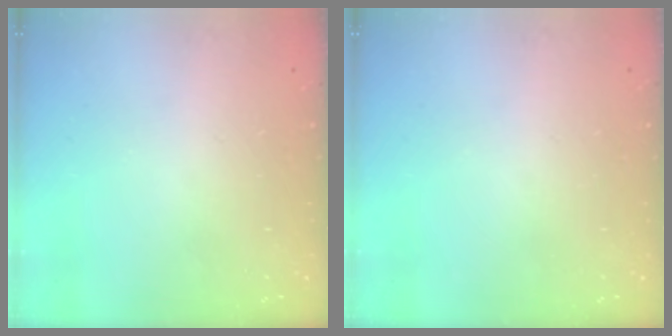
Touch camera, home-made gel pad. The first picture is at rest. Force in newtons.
{"total": 0.0}